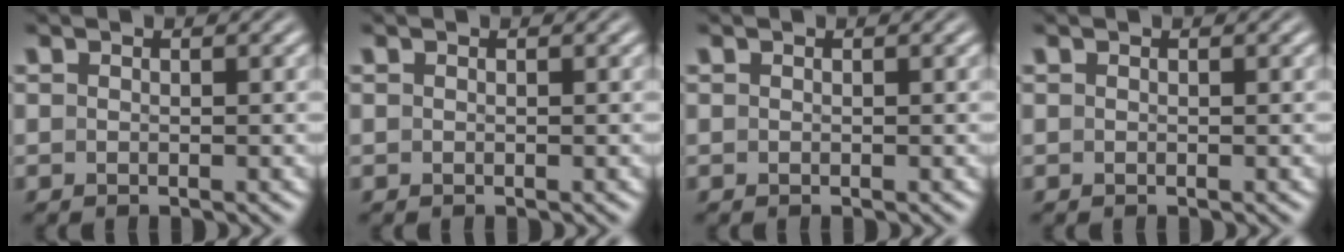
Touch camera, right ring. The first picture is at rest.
{"total": 0.0}
{"total": 0.0}
{"total": 0.0}